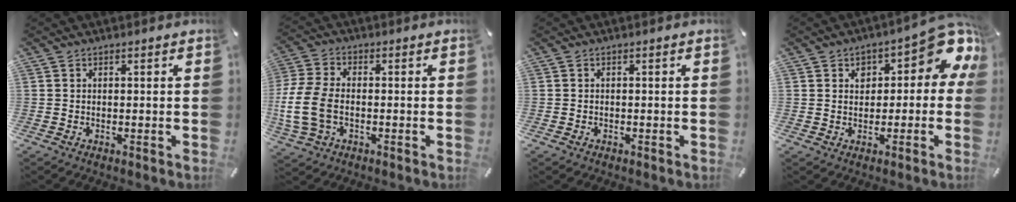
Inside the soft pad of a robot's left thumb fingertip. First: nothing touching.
{"total": 10.6, "force": [-2.0, 7.2, 7.5], "torque": [-0.167, 0.008, -0.033]}
{"total": 0.7, "force": [-0.3, 0.6, 0.4], "torque": [-0.008, 0.002, -0.007]}
{"total": 10.1, "force": [4.9, 6.2, 6.3], "torque": [-0.074, -0.044, 0.081]}